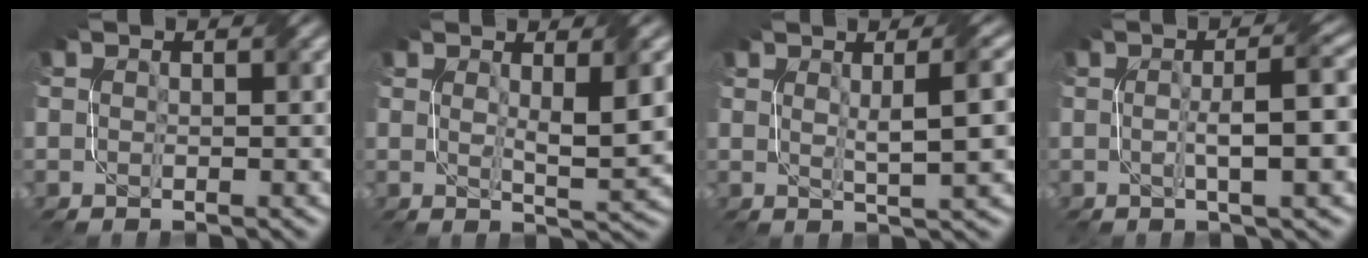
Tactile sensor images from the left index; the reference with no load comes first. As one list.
[{"total": 3.9, "force": [1.0, 0.8, 3.7], "torque": [-0.060, -0.006, 0.022]}, {"total": 4.8, "force": [1.0, 1.1, 4.6], "torque": [-0.059, 0.007, 0.016]}, {"total": 5.4, "force": [-0.2, 1.0, 5.3], "torque": [-0.083, 0.007, -0.002]}]